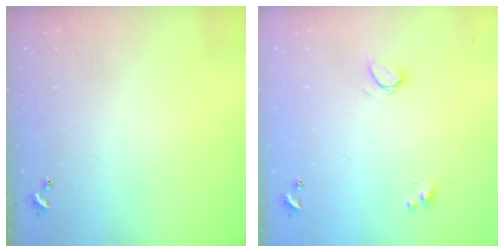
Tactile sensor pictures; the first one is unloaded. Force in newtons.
{"total": 0.8, "press": 0.5, "slide": 0.6}